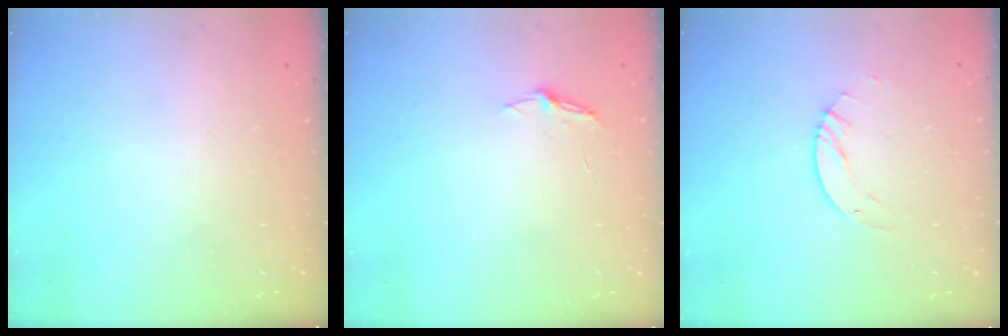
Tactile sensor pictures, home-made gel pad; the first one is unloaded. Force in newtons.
{"total": 3.7, "press": 3.7, "slide": 0.4}
{"total": 4.5, "press": 4.5, "slide": 0.4}